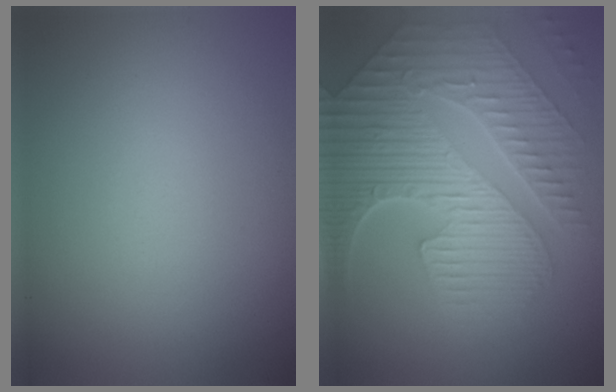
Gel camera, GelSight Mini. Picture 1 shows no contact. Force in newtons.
{"total": 9.2, "press": 6.2, "slide": 6.7}